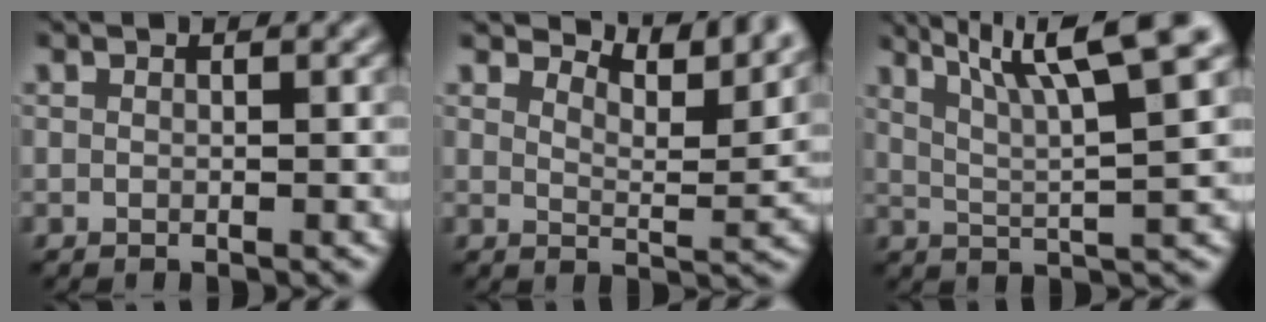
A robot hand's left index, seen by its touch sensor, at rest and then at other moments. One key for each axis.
{"total": 6.5, "fx": 6.0, "fy": 1.1, "fz": 2.1, "tx": -0.041, "ty": 0.002, "tz": 0.081}
{"total": 8.3, "fx": 4.9, "fy": 1.3, "fz": 6.5, "tx": -0.101, "ty": 0.017, "tz": 0.082}